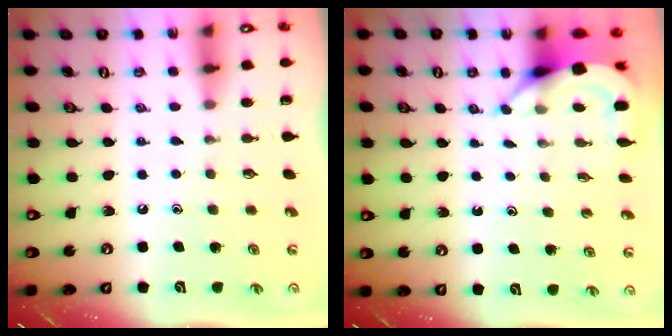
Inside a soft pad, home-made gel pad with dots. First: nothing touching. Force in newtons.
{"total": 3.8, "press": 3.7, "slide": 0.3}